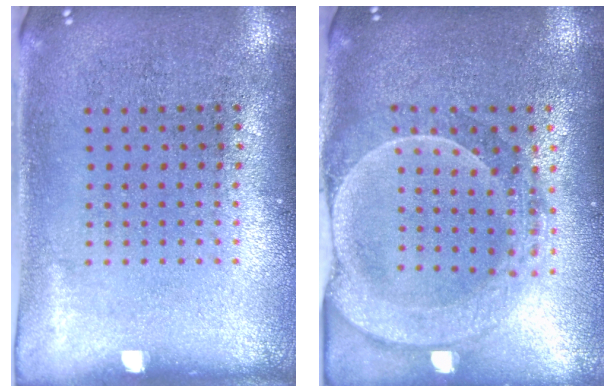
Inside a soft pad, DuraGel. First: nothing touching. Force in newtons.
{"total": 2.3, "press": 2.1, "slide": 1.0}